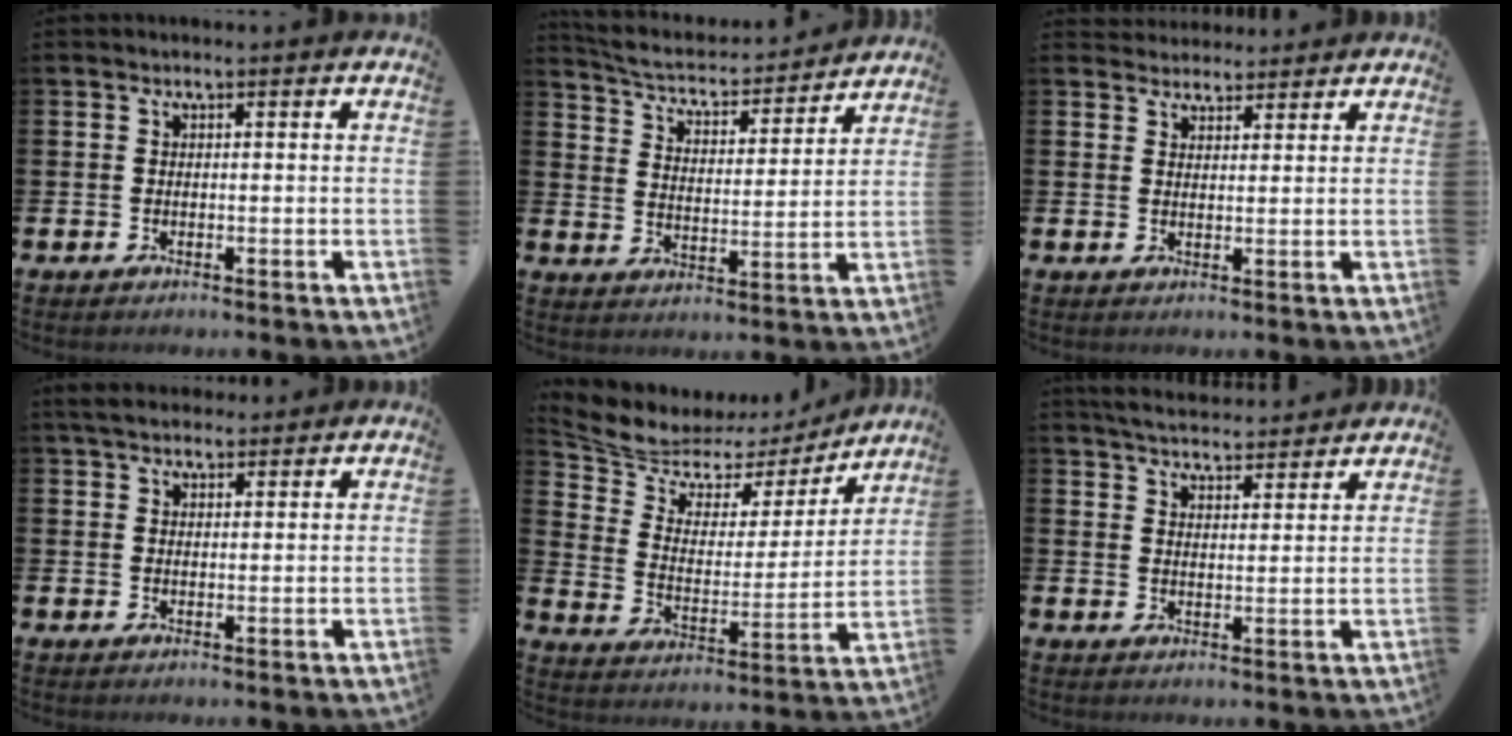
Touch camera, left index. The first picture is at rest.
{"total": 4.9, "force": [4.6, 1.1, 1.2], "torque": [-0.049, -0.043, 0.072]}
{"total": 2.9, "force": [2.8, 0.8, -0.3], "torque": [0.005, -0.013, 0.050]}
{"total": 3.9, "force": [3.5, 1.4, 1.2], "torque": [-0.025, -0.007, 0.063]}
{"total": 7.0, "force": [6.1, 3.3, 1.1], "torque": [-0.064, -0.047, 0.102]}
{"total": 4.9, "force": [4.9, 0.5, 0.5], "torque": [-0.015, -0.032, 0.087]}